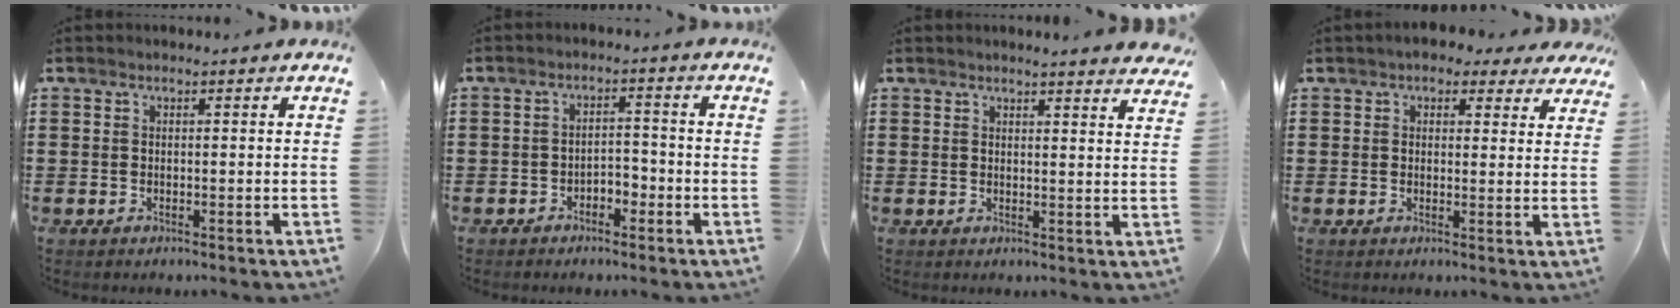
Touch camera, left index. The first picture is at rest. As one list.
[{"total": 2.5, "force": [-2.2, 1.1, 0.6], "torque": [-0.018, 0.004, -0.049]}, {"total": 2.6, "force": [2.5, -0.5, 0.5], "torque": [-0.017, -0.009, 0.047]}, {"total": 3.6, "force": [3.0, 1.5, 1.5], "torque": [-0.031, -0.002, 0.052]}]